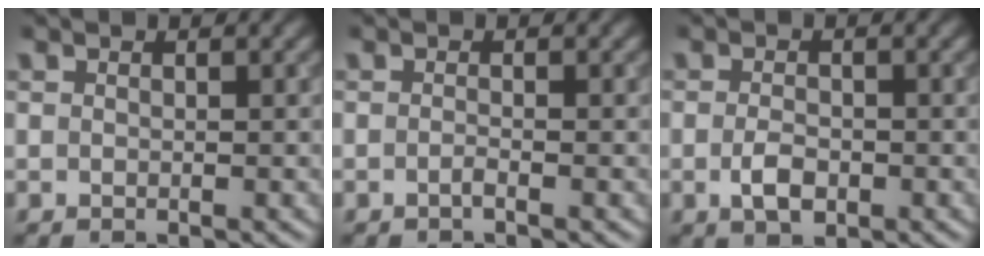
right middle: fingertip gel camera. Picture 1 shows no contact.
{"total": 0.8, "force": [-0.4, 0.2, 0.6], "torque": [-0.011, 0.001, -0.010]}
{"total": 2.3, "force": [-0.8, 1.2, 1.8], "torque": [-0.036, -0.002, -0.014]}